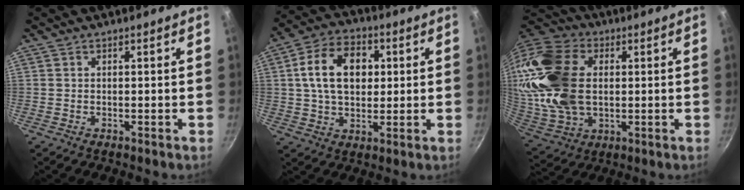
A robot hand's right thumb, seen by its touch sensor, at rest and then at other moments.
{"total": 13.5, "force": [2.4, 9.2, 9.6], "torque": [-0.138, 0.013, 0.030]}
{"total": 25.2, "force": [3.2, 17.1, 18.2], "torque": [-0.375, 0.008, 0.063]}